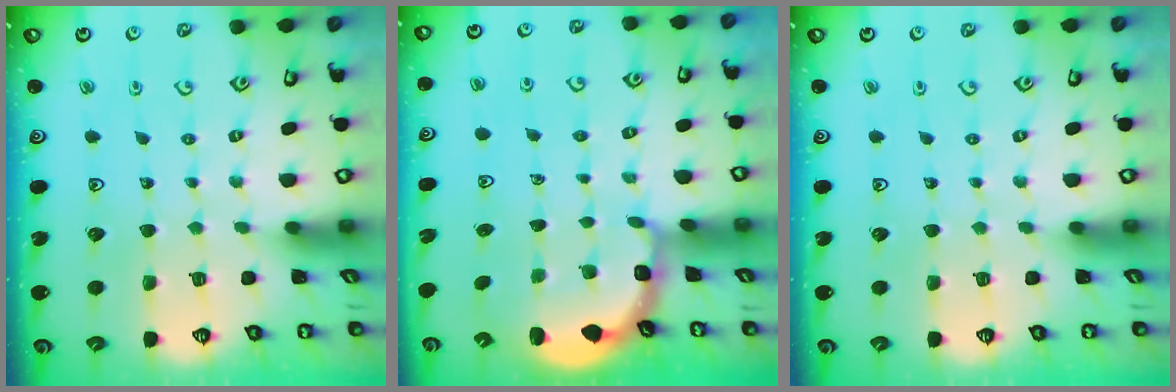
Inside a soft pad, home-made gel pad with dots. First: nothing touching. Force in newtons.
{"total": 2.7, "press": 2.4, "slide": 1.4}
{"total": 0.0}